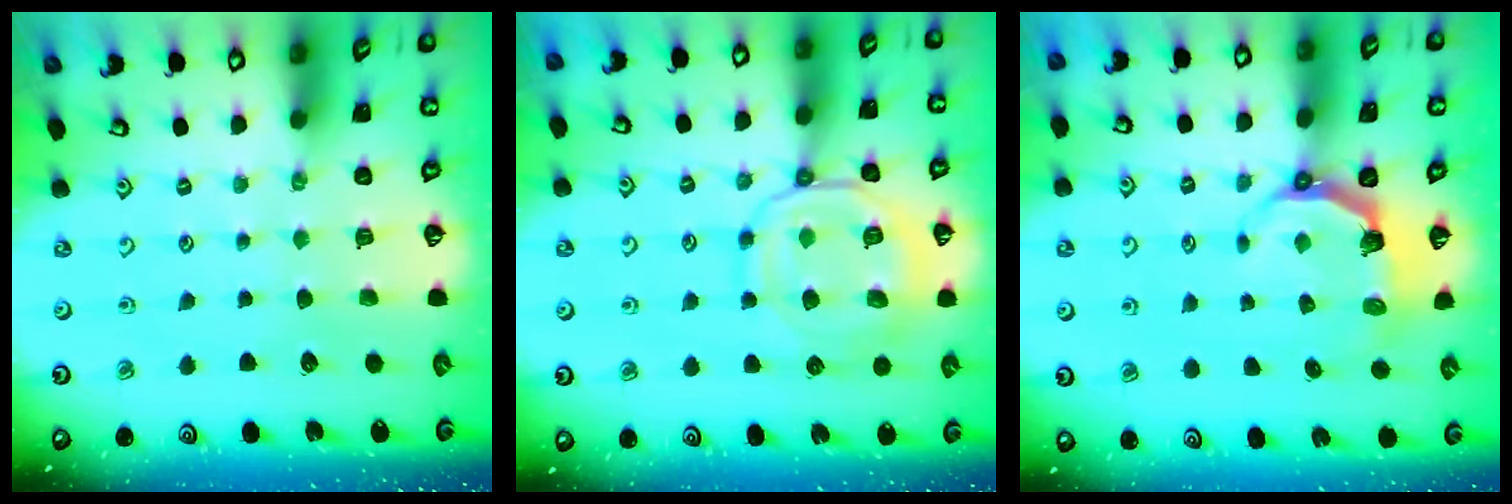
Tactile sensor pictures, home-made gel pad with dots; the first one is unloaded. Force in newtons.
{"total": 12.6, "press": 12.6, "slide": 1.2}
{"total": 5.0, "press": 3.4, "slide": 3.6}